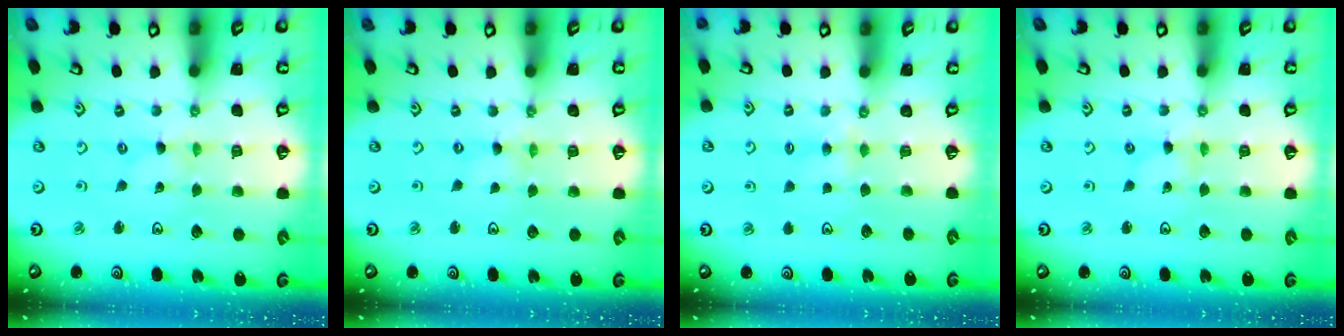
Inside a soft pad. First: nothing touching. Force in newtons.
{"total": 0.0}
{"total": 3.6, "press": 3.6, "slide": 0.4}
{"total": 0.0}